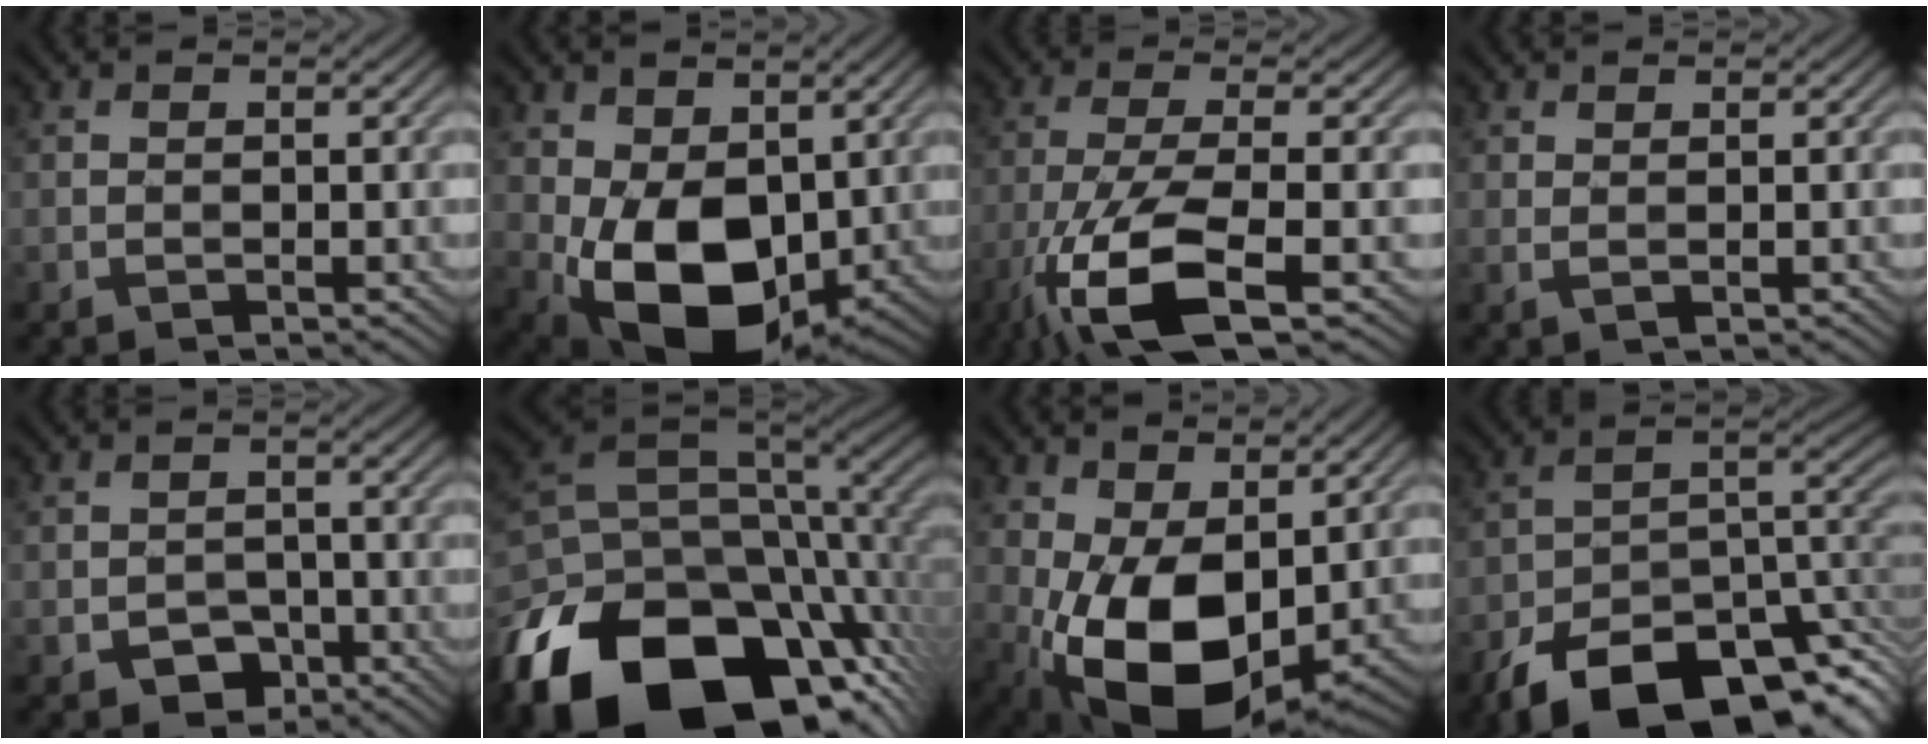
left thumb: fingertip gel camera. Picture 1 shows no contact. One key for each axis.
{"total": 12.6, "fx": 0.0, "fy": 8.3, "fz": 9.5, "tx": -0.196, "ty": -0.029, "tz": 0.005}
{"total": 11.8, "fx": -5.7, "fy": 3.1, "fz": 9.8, "tx": -0.203, "ty": -0.018, "tz": -0.113}
{"total": 1.0, "fx": 0.9, "fy": -0.2, "fz": 0.4, "tx": -0.014, "ty": 0.004, "tz": 0.017}
{"total": 3.3, "fx": -1.8, "fy": 2.3, "fz": 1.5, "tx": -0.023, "ty": -0.005, "tz": -0.034}
{"total": 20.1, "fx": -9.4, "fy": 11.7, "fz": 13.4, "tx": -0.321, "ty": -0.044, "tz": -0.132}
{"total": 14.4, "fx": -0.8, "fy": 8.8, "fz": 11.3, "tx": -0.224, "ty": -0.035, "tz": -0.003}
{"total": 16.4, "fx": -10.7, "fy": 7.8, "fz": 9.6, "tx": -0.165, "ty": -0.029, "tz": -0.168}